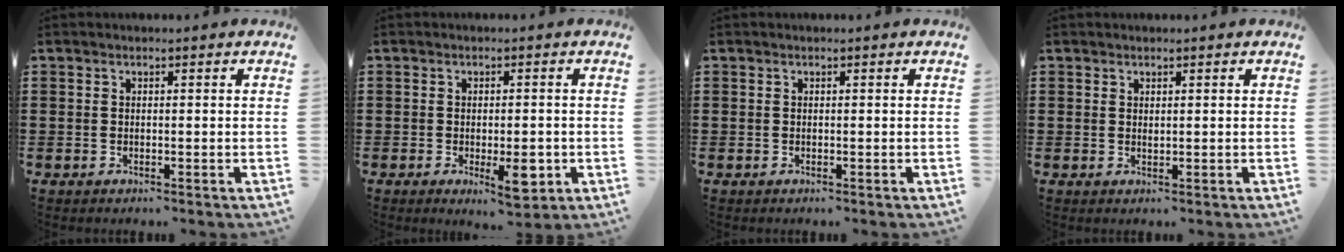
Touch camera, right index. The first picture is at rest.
{"total": 4.9, "force": [-1.4, 1.8, 4.3], "torque": [-0.060, 0.000, -0.022]}
{"total": 0.0}
{"total": 0.5, "force": [0.4, 0.2, 0.3], "torque": [-0.007, 0.000, 0.007]}